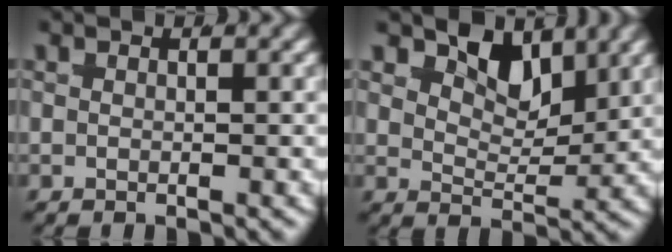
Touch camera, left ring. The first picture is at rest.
{"total": 6.4, "force": [3.1, 4.1, 3.8], "torque": [-0.075, -0.012, 0.048]}